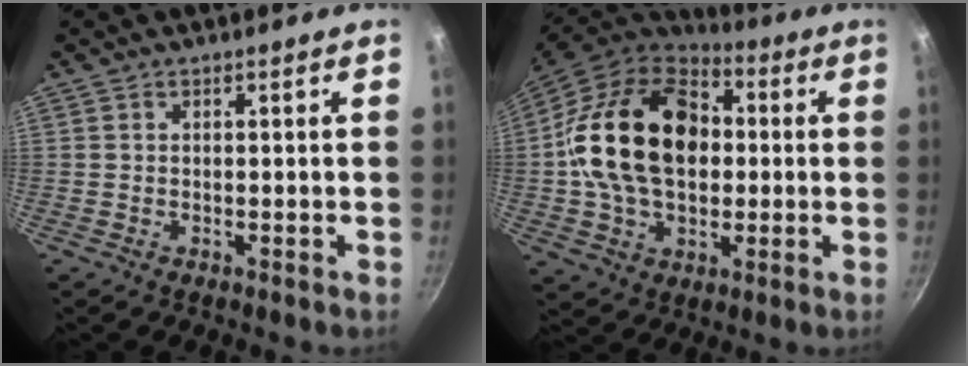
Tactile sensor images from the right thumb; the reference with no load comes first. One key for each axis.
{"total": 23.5, "fx": 1.8, "fy": 16.7, "fz": 16.5, "tx": -0.270, "ty": 0.034, "tz": 0.022}